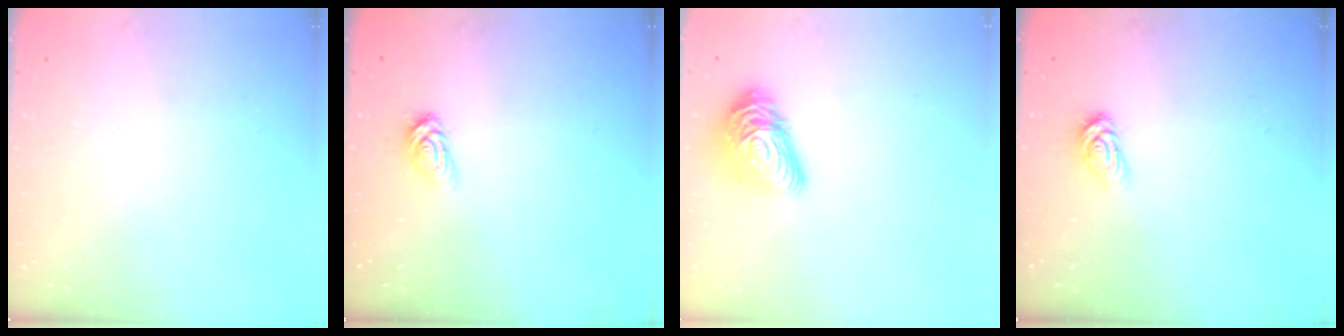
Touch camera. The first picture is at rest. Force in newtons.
{"total": 3.0, "press": 2.9, "slide": 0.3}
{"total": 16.0, "press": 16.0, "slide": 0.6}
{"total": 3.1, "press": 3.1, "slide": 0.3}